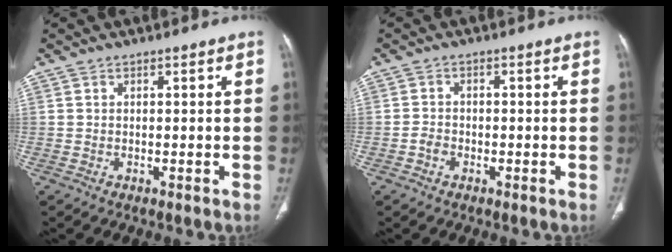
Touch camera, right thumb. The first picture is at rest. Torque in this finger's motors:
{"motor_torque": [0.41, 1.32, -0.04, -0.07, 0.00]}